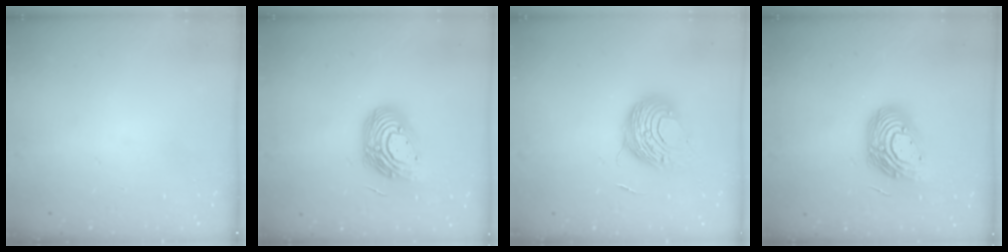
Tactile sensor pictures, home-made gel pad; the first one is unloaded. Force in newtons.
{"total": 14.2, "press": 14.1, "slide": 1.2}
{"total": 10.4, "press": 10.4, "slide": 0.5}
{"total": 14.2, "press": 14.1, "slide": 1.2}